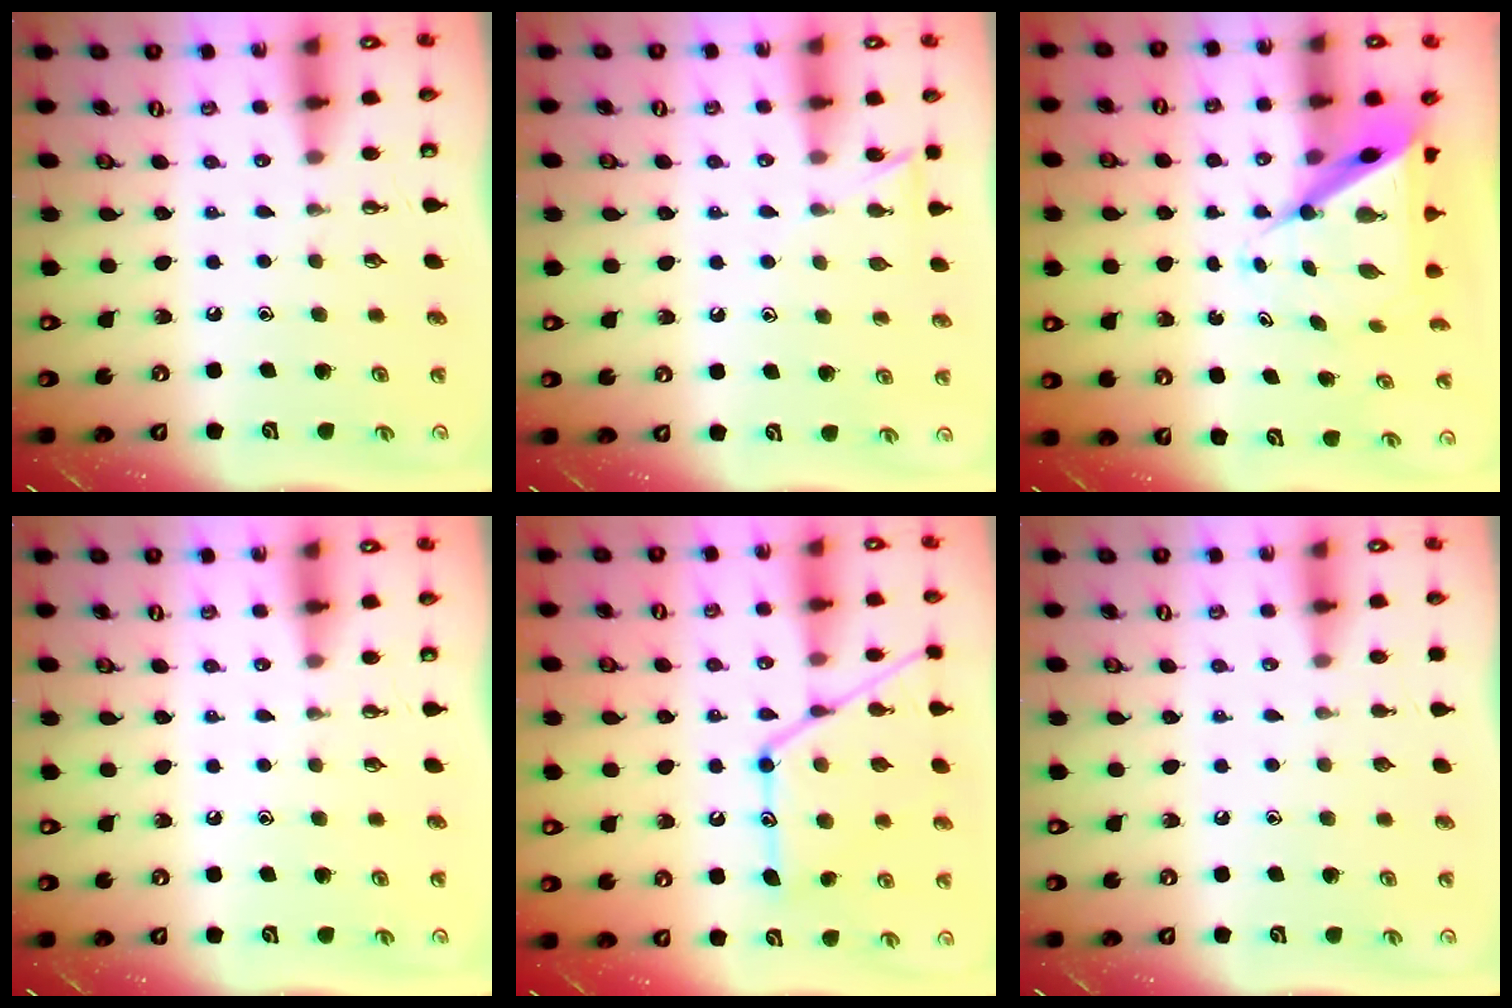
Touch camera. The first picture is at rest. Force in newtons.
{"total": 5.5, "press": 5.5, "slide": 0.6}
{"total": 9.0, "press": 8.9, "slide": 0.8}
{"total": 0.0}
{"total": 17.9, "press": 17.8, "slide": 1.4}
{"total": 0.0}